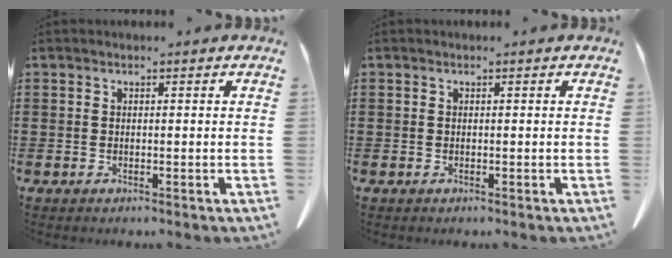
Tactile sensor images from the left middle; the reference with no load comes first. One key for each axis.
{"total": 0.0}